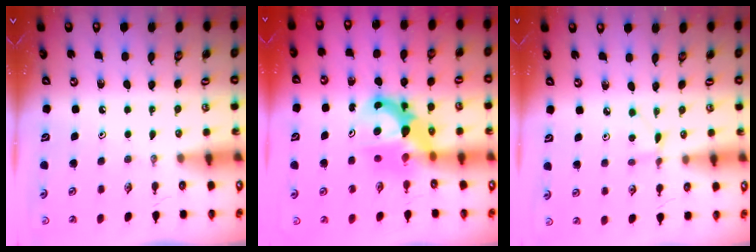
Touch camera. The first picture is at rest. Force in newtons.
{"total": 8.2, "press": 8.2, "slide": 0.7}
{"total": 2.6, "press": 2.6, "slide": 0.3}